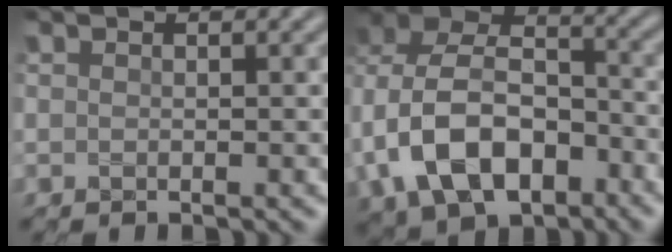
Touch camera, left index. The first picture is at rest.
{"total": 12.8, "force": [-3.6, 9.0, 8.4], "torque": [-0.178, -0.016, -0.067]}